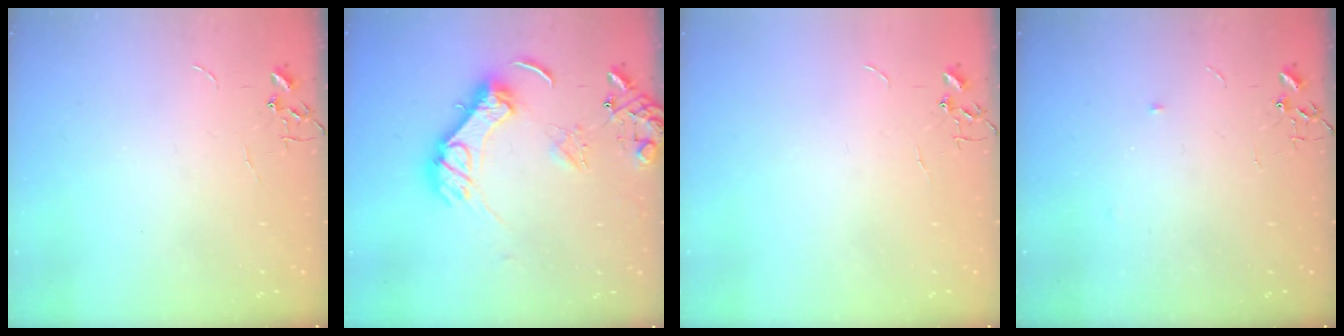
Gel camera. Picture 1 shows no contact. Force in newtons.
{"total": 14.4, "press": 14.3, "slide": 1.6}
{"total": 0.0}
{"total": 3.0, "press": 2.9, "slide": 0.5}